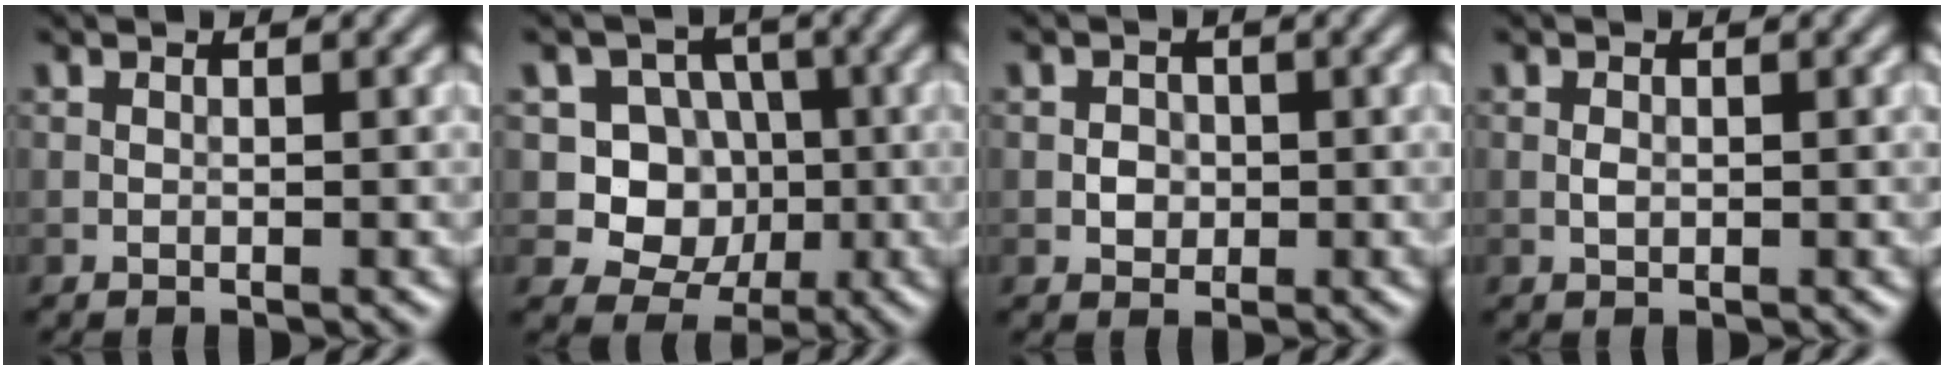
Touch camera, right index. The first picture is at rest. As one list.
[{"total": 6.8, "force": [0.2, 6.3, 2.4], "torque": [-0.033, 0.017, -0.017]}, {"total": 1.5, "force": [-0.2, 1.4, 0.6], "torque": [-0.006, -0.002, -0.005]}, {"total": 0.7, "force": [-0.1, 0.5, 0.5], "torque": [-0.009, 0.000, -0.001]}]